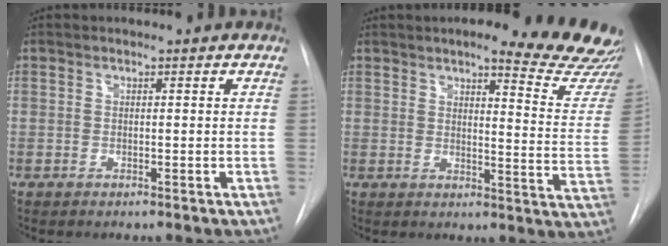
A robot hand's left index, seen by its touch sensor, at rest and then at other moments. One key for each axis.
{"total": 17.2, "fx": 15.0, "fy": 2.1, "fz": 8.2, "tx": -0.082, "ty": -0.079, "tz": 0.154}